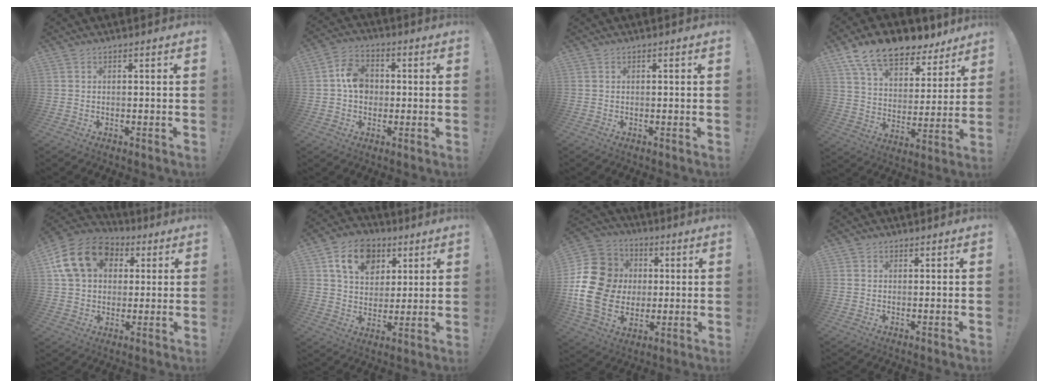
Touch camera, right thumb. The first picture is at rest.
{"total": 9.2, "force": [0.1, 7.4, 5.5], "torque": [-0.080, 0.017, 0.006]}
{"total": 0.0}
{"total": 14.7, "force": [11.2, 7.0, 6.4], "torque": [-0.109, -0.081, 0.202]}
{"total": 18.2, "force": [6.4, 13.8, 10.0], "torque": [-0.163, -0.007, 0.124]}
{"total": 14.3, "force": [6.4, 10.5, 7.3], "torque": [-0.104, -0.022, 0.122]}
{"total": 20.9, "force": [0.3, 17.6, 11.2], "torque": [-0.205, 0.017, 0.037]}
{"total": 1.1, "force": [0.8, 0.8, 0.1], "torque": [0.005, -0.002, 0.015]}